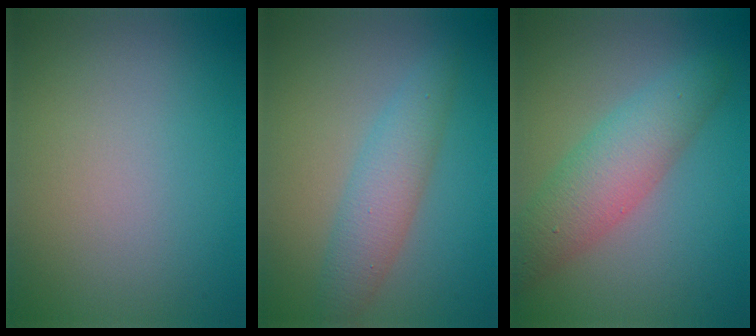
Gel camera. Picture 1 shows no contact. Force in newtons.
{"total": 3.6, "press": 3.6, "slide": 0.0}
{"total": 5.1, "press": 5.1, "slide": 0.1}